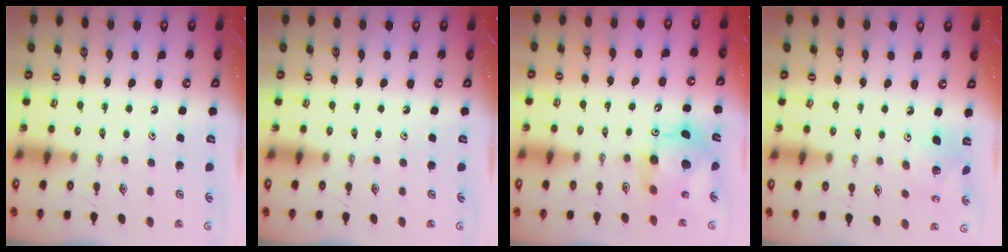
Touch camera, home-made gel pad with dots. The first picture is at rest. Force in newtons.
{"total": 0.0}
{"total": 11.5, "press": 11.4, "slide": 0.9}
{"total": 7.1, "press": 7.1, "slide": 0.5}